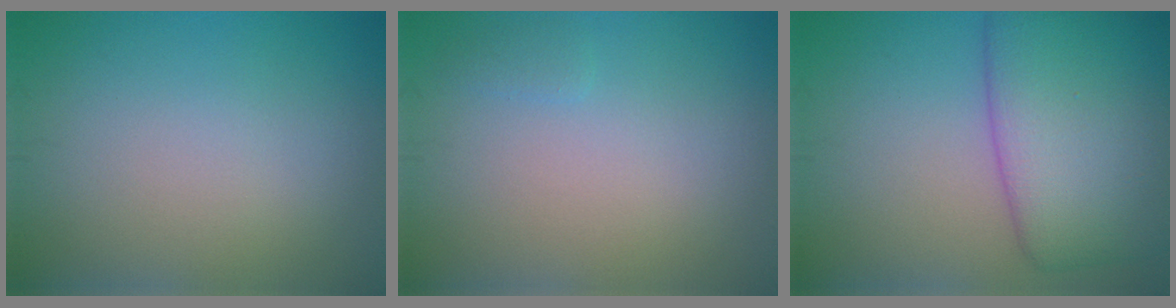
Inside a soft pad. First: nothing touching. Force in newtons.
{"total": 0.6, "press": 0.6, "slide": 0.1}
{"total": 8.5, "press": 8.5, "slide": 0.4}